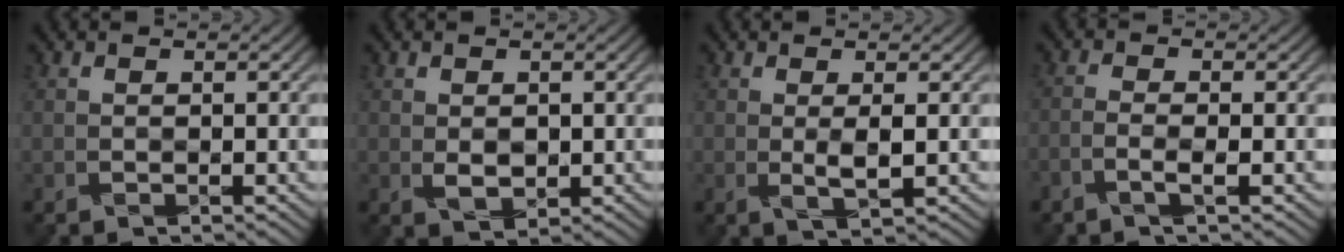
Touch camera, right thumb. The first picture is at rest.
{"total": 2.0, "force": [0.4, 1.4, 1.3], "torque": [-0.026, -0.006, 0.016]}
{"total": 2.2, "force": [0.4, 0.4, 2.1], "torque": [-0.044, -0.002, 0.013]}
{"total": 1.9, "force": [-1.2, 0.3, 1.5], "torque": [-0.024, 0.007, -0.034]}